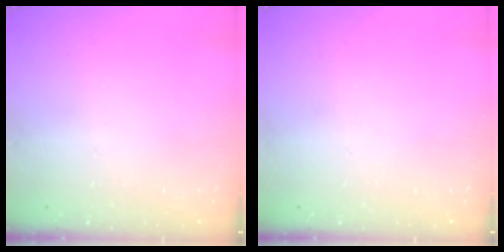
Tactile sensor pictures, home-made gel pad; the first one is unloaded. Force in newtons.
{"total": 0.0}